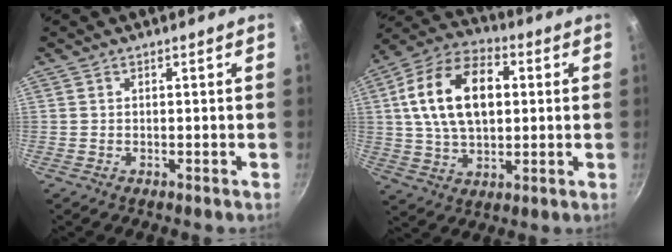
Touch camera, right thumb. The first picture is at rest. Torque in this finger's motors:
{"motor_torque": [-0.63, 1.44, 0.83, 0.20, 0.16]}